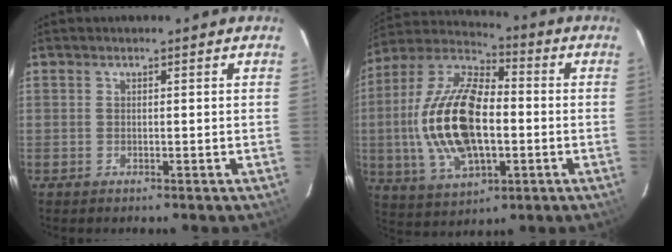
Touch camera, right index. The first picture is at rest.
{"total": 20.7, "force": [-1.9, 10.5, 17.7], "torque": [-0.367, 0.007, -0.032]}